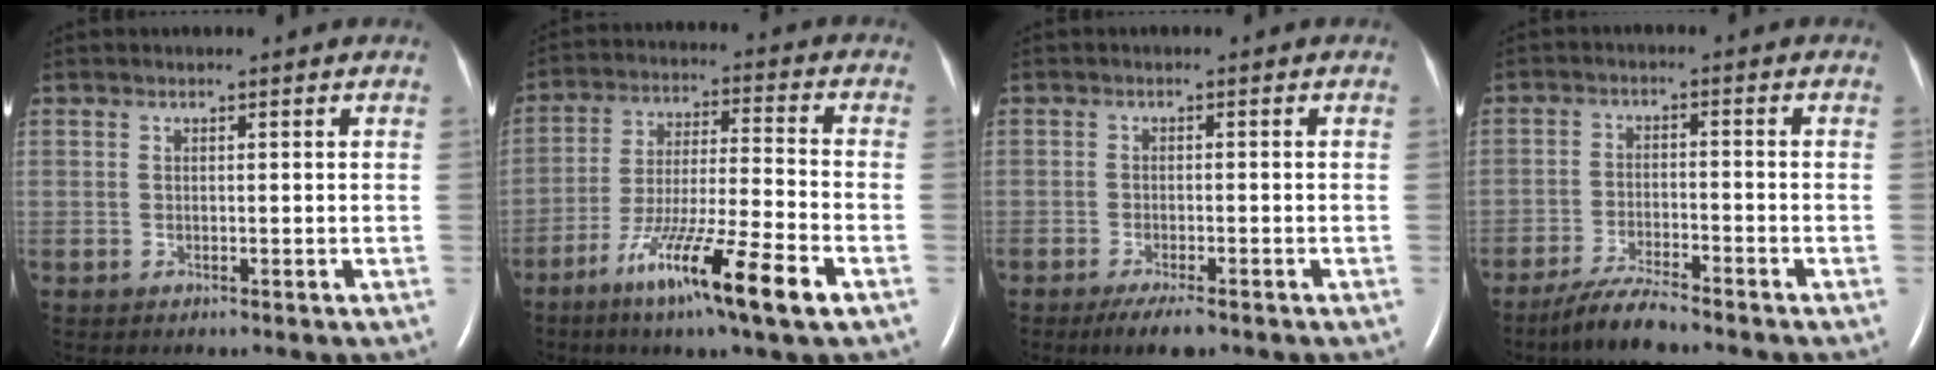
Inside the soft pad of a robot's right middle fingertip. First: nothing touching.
{"total": 14.6, "force": [-7.9, 0.0, 12.2], "torque": [-0.225, -0.033, -0.140]}
{"total": 4.1, "force": [-2.9, 0.9, 2.8], "torque": [-0.049, -0.008, -0.044]}
{"total": 5.8, "force": [-4.9, 0.2, 3.0], "torque": [-0.066, -0.019, -0.095]}